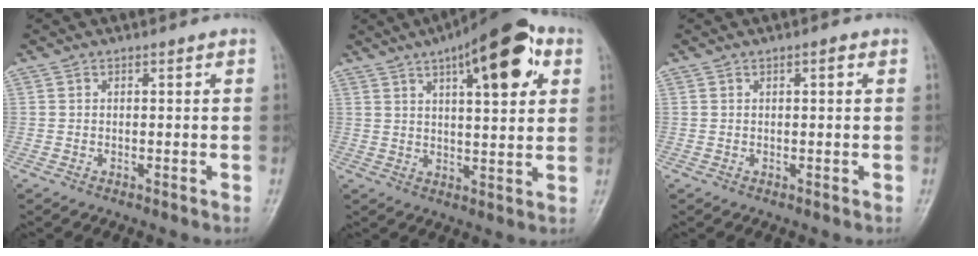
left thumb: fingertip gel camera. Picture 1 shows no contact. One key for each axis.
{"total": 16.5, "fx": 7.4, "fy": 5.6, "fz": 13.6, "tx": -0.167, "ty": -0.006, "tz": 0.102}
{"total": 1.0, "fx": 0.4, "fy": 0.3, "fz": 0.9, "tx": -0.015, "ty": 0.002, "tz": 0.004}